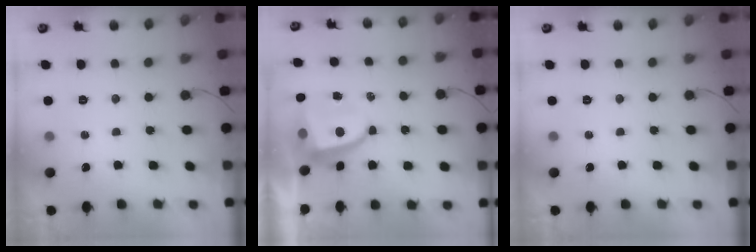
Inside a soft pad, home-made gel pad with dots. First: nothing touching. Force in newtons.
{"total": 6.0, "press": 5.9, "slide": 0.7}
{"total": 0.0}